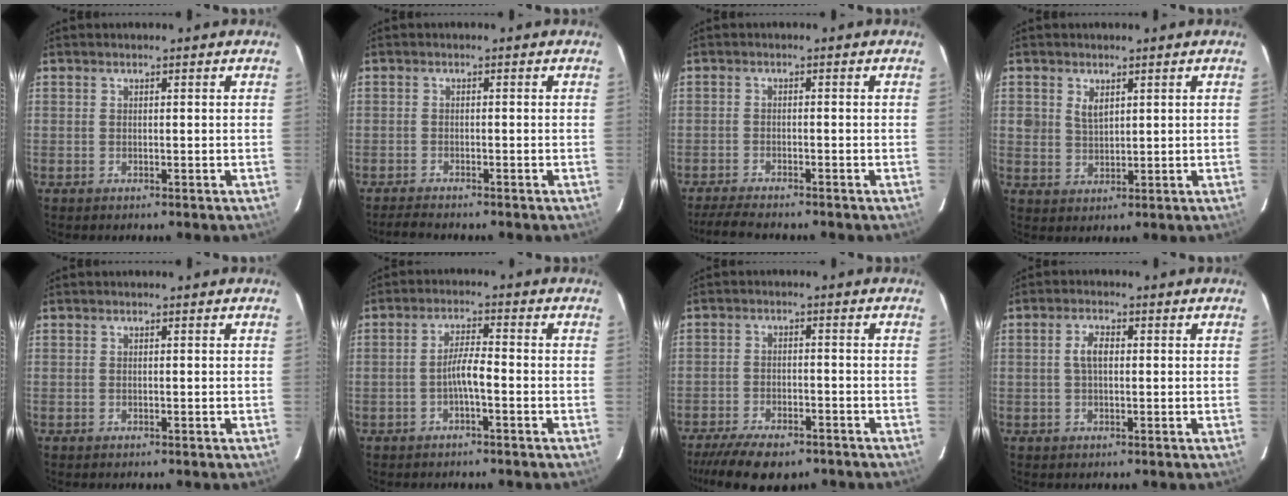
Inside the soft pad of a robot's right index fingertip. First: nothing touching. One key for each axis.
{"total": 3.5, "fx": -3.3, "fy": 0.2, "fz": 1.3, "tx": -0.036, "ty": -0.008, "tz": -0.057}
{"total": 6.5, "fx": -5.8, "fy": 0.6, "fz": 2.8, "tx": -0.074, "ty": -0.015, "tz": -0.100}
{"total": 3.3, "fx": 1.6, "fy": 2.3, "fz": 1.8, "tx": -0.032, "ty": 0.002, "tz": 0.034}
{"total": 0.0}
{"total": 3.5, "fx": -1.6, "fy": 0.3, "fz": 3.1, "tx": -0.063, "ty": 0.008, "tz": -0.030}
{"total": 12.5, "fx": -9.7, "fy": 4.6, "fz": 6.5, "tx": -0.150, "ty": -0.028, "tz": -0.155}
{"total": 3.2, "fx": 0.3, "fy": 1.6, "fz": 2.8, "tx": -0.056, "ty": 0.007, "tz": 0.008}